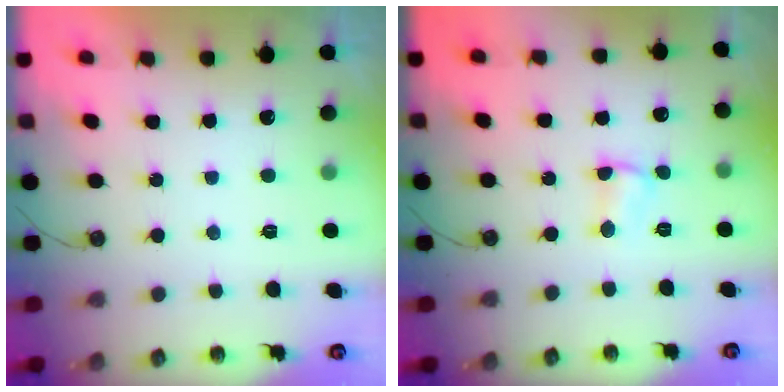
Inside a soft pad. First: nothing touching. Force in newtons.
{"total": 2.9, "press": 2.9, "slide": 0.4}